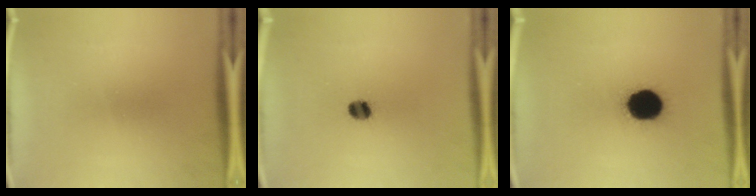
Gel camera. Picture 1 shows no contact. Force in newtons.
{"total": 3.5}
{"total": 15.4}